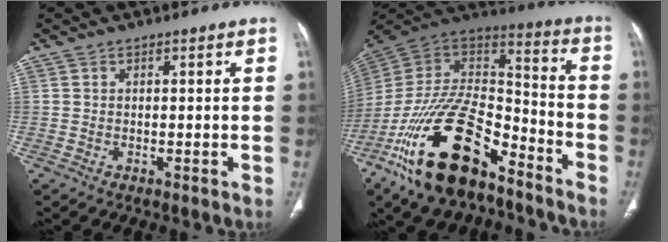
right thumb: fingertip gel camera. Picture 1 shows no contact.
{"total": 26.2, "force": [-15.1, 12.2, 17.6], "torque": [-0.343, 0.058, -0.266]}